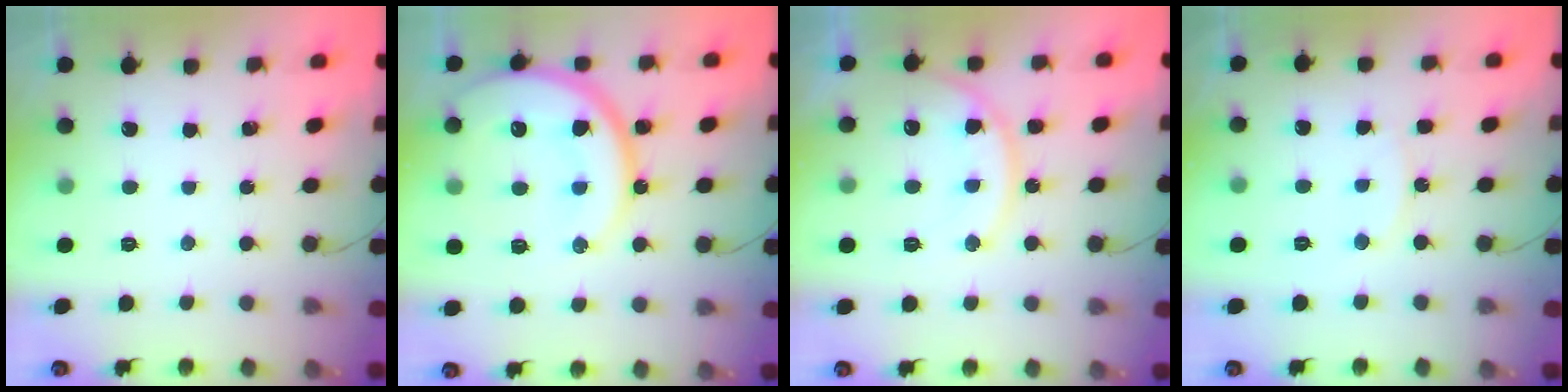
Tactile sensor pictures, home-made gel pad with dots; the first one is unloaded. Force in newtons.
{"total": 19.4, "press": 19.4, "slide": 1.4}
{"total": 13.2, "press": 13.2, "slide": 1.2}
{"total": 8.9, "press": 8.9, "slide": 0.5}